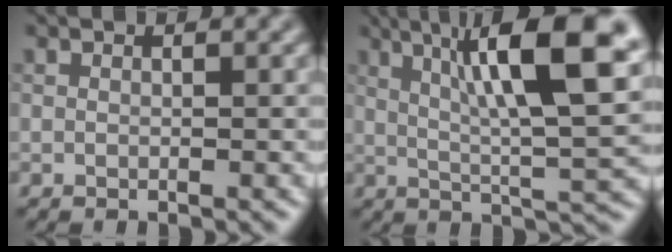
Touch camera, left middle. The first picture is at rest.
{"total": 12.2, "force": [4.3, 2.3, 11.2], "torque": [-0.164, 0.015, 0.068]}